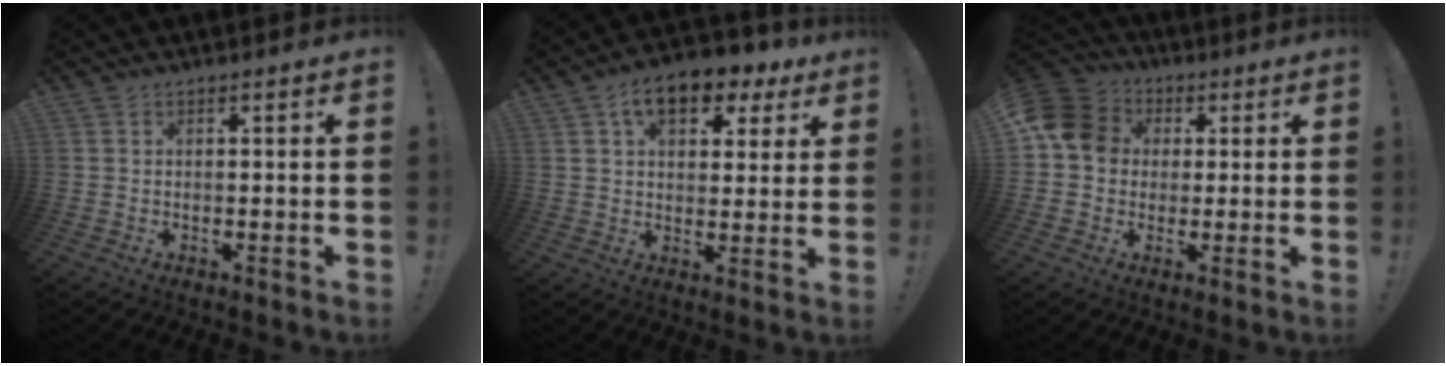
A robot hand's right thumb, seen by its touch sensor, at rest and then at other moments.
{"total": 11.4, "force": [6.2, 6.5, 7.0], "torque": [-0.099, -0.031, 0.109]}
{"total": 11.8, "force": [2.0, 10.2, 5.6], "torque": [-0.091, 0.005, 0.043]}